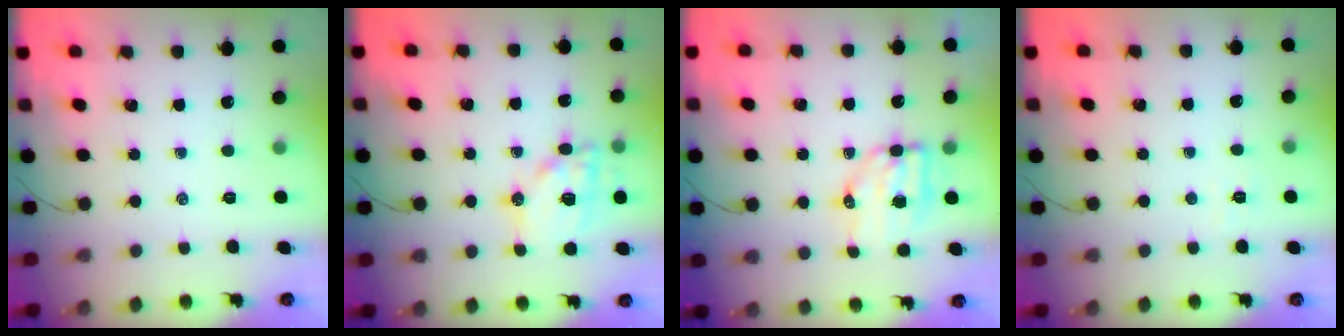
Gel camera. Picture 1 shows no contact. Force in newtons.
{"total": 13.5, "press": 13.3, "slide": 2.2}
{"total": 6.9, "press": 6.8, "slide": 1.2}
{"total": 2.8, "press": 2.7, "slide": 0.8}